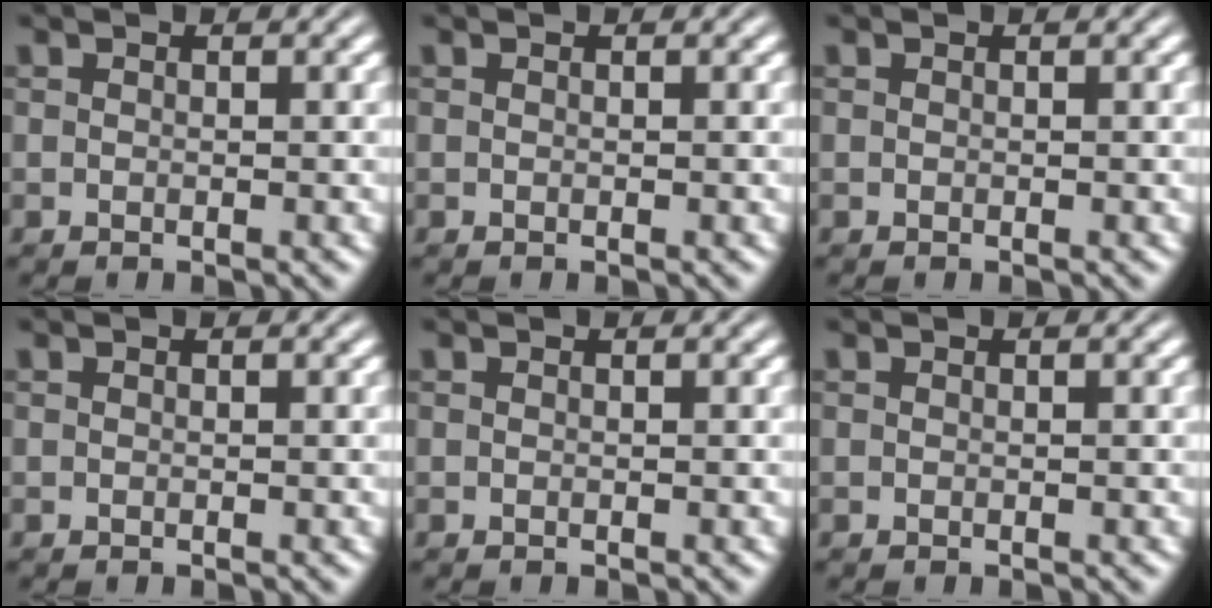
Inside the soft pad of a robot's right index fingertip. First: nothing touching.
{"total": 0.0}
{"total": 0.0}
{"total": 0.0}
{"total": 0.0}
{"total": 0.0}